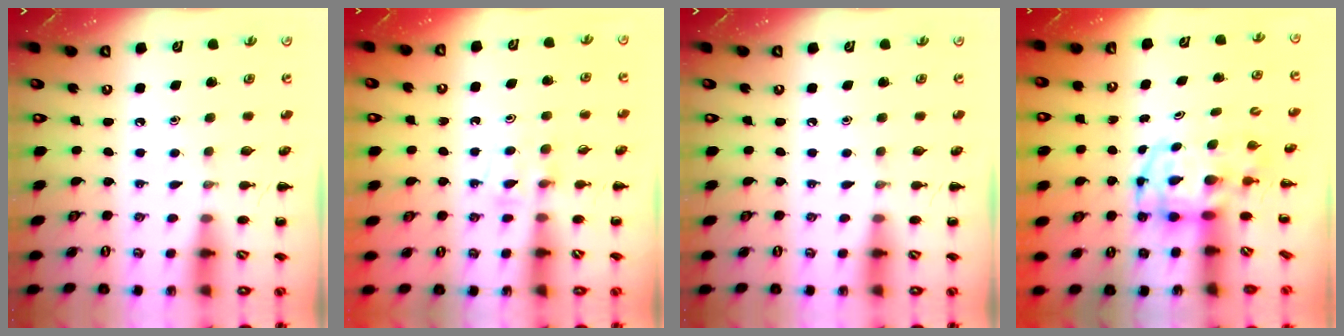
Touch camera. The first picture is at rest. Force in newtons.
{"total": 4.8, "press": 4.4, "slide": 1.8}
{"total": 0.0}
{"total": 3.8, "press": 3.7, "slide": 0.7}